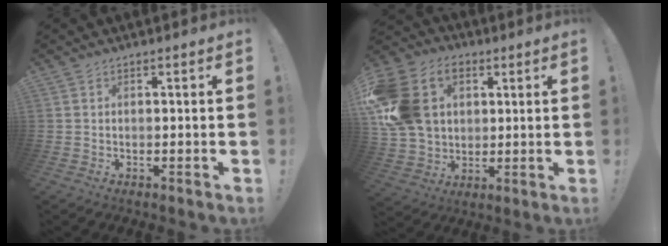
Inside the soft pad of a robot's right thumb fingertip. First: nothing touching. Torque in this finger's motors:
{"motor_torque": [1.33, 1.36, 1.03, -0.18, 0.22]}